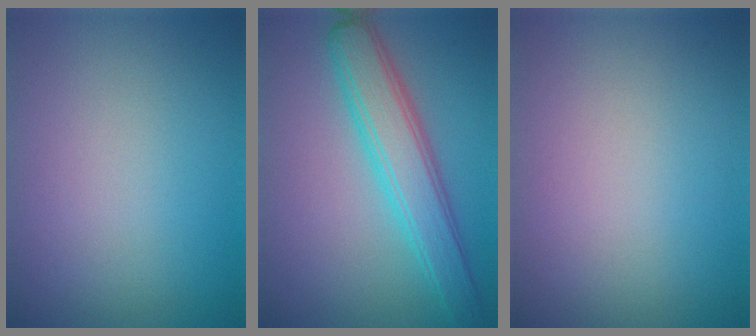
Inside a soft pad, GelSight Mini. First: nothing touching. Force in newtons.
{"total": 4.9, "press": 4.9, "slide": 0.2}
{"total": 0.0}